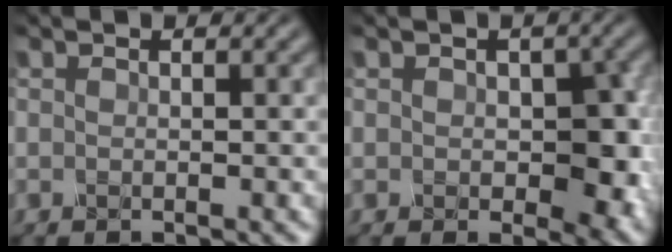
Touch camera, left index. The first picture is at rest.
{"total": 4.5, "force": [-0.8, 2.7, 3.5], "torque": [-0.056, -0.004, -0.004]}